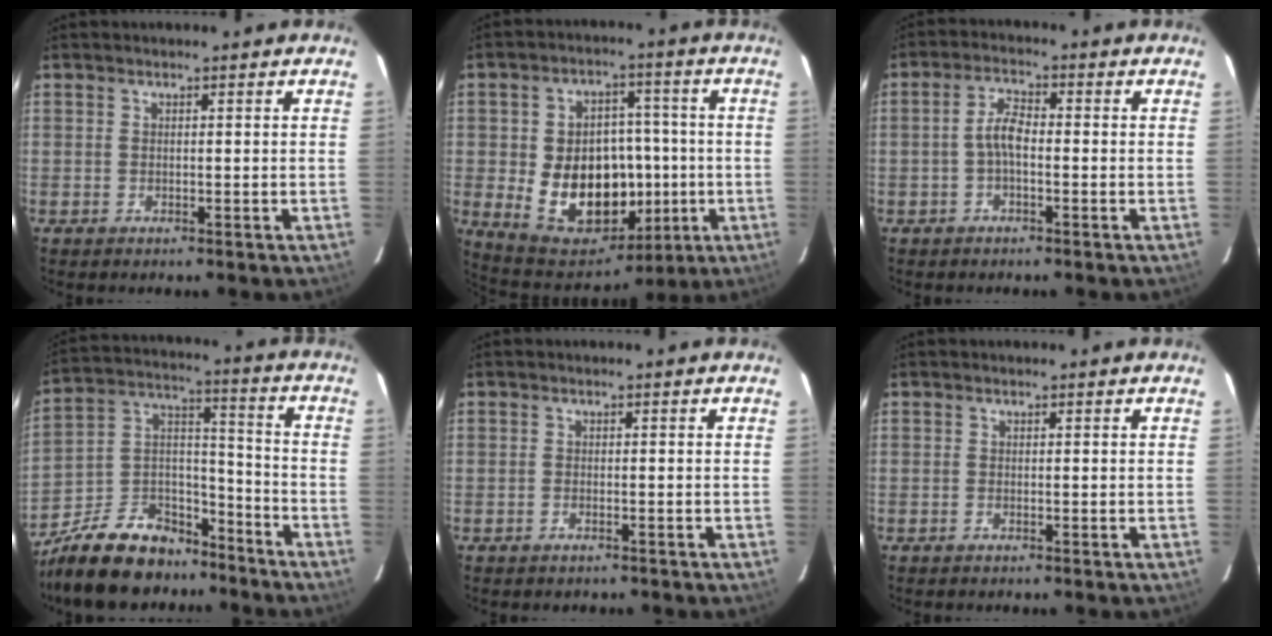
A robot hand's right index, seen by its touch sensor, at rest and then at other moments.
{"total": 18.3, "force": [-2.8, 13.9, 11.5], "torque": [-0.240, 0.017, -0.014]}
{"total": 3.8, "force": [-1.0, 1.5, 3.3], "torque": [-0.071, 0.014, -0.022]}
{"total": 19.0, "force": [-14.0, 9.7, 8.3], "torque": [-0.188, 0.044, -0.221]}
{"total": 1.0, "force": [-0.8, 0.5, 0.3], "torque": [-0.009, 0.002, -0.013]}
{"total": 0.0}